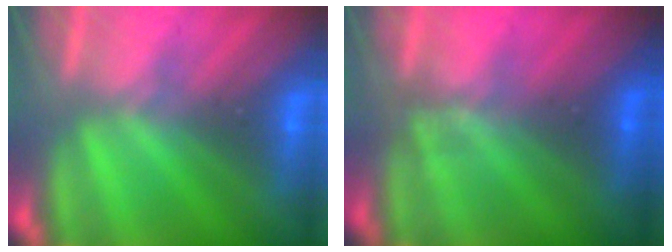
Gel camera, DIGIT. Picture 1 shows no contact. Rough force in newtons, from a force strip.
{"total": 1.1}